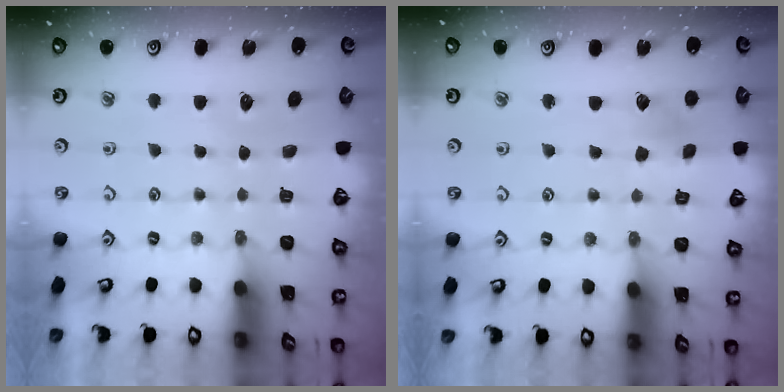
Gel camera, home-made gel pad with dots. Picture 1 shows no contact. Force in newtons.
{"total": 4.3, "press": 4.2, "slide": 0.5}